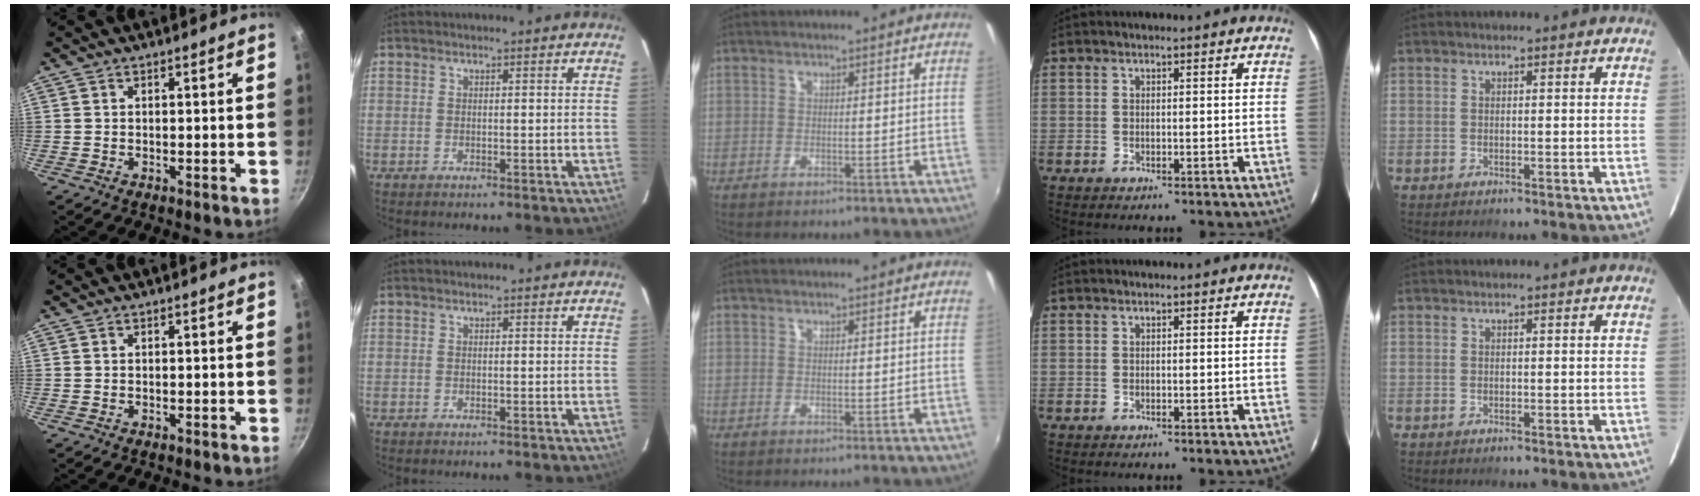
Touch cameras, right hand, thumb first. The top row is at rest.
{}